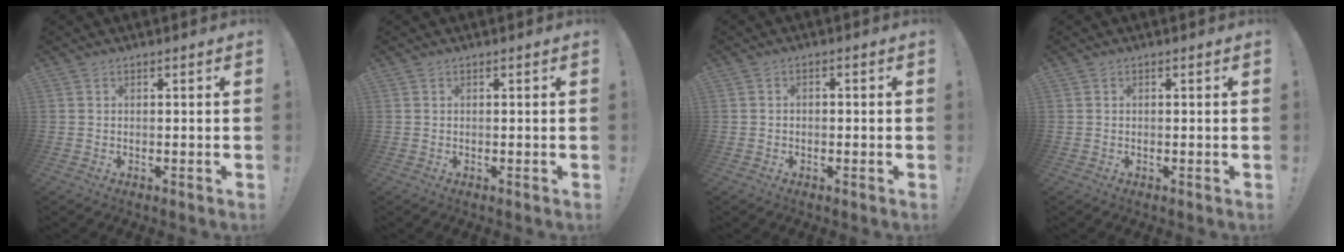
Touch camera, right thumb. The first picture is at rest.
{"total": 0.0}
{"total": 1.6, "force": [-1.2, 0.8, 0.7], "torque": [-0.015, 0.008, -0.021]}
{"total": 0.0}